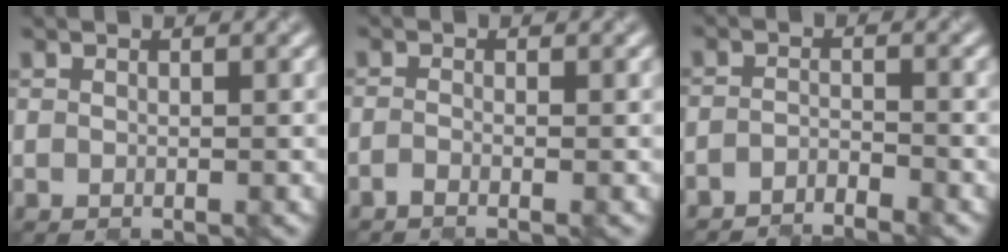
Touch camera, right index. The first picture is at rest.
{"total": 1.0, "force": [-0.9, 0.1, 0.4], "torque": [-0.003, -0.004, -0.021]}
{"total": 2.7, "force": [-2.7, 0.0, 0.2], "torque": [-0.003, -0.005, -0.051]}